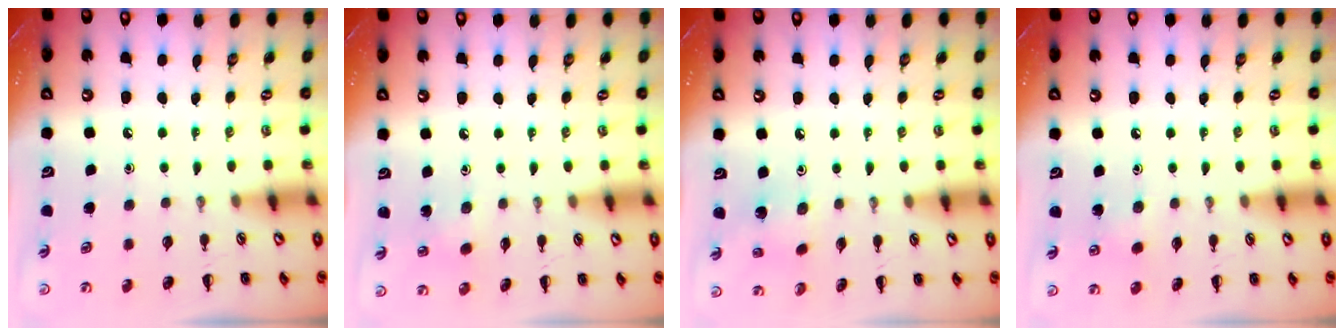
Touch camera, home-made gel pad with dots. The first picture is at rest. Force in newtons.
{"total": 2.8, "press": 2.7, "slide": 0.9}
{"total": 2.7, "press": 2.6, "slide": 0.7}
{"total": 6.2, "press": 6.0, "slide": 1.5}